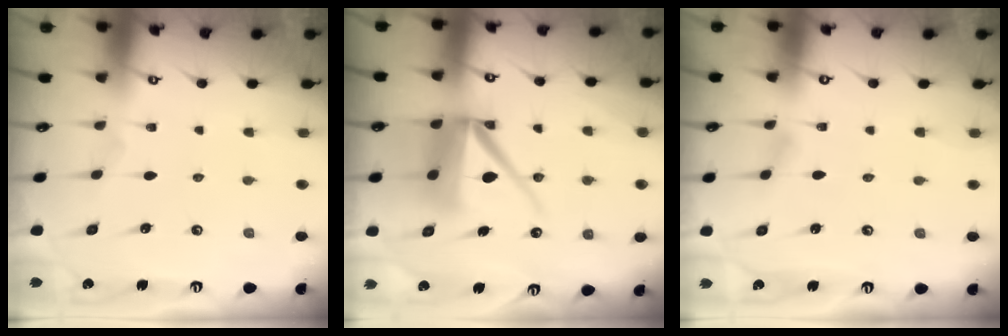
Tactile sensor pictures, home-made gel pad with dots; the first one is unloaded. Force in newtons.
{"total": 11.1, "press": 11.0, "slide": 1.5}
{"total": 1.7, "press": 1.7, "slide": 0.2}